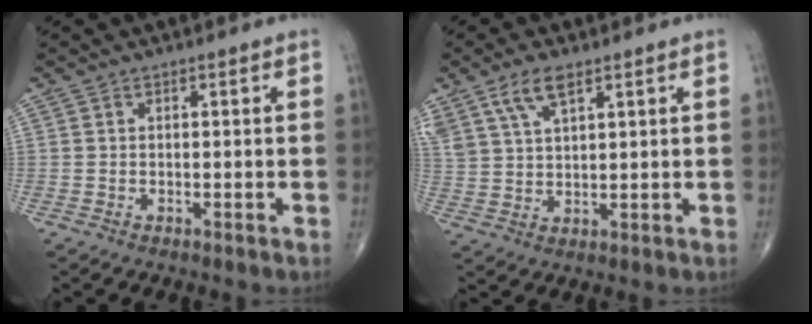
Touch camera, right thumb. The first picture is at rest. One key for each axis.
{"total": 7.5, "fx": 4.6, "fy": 3.1, "fz": 5.0, "tx": -0.100, "ty": -0.010, "tz": 0.095}